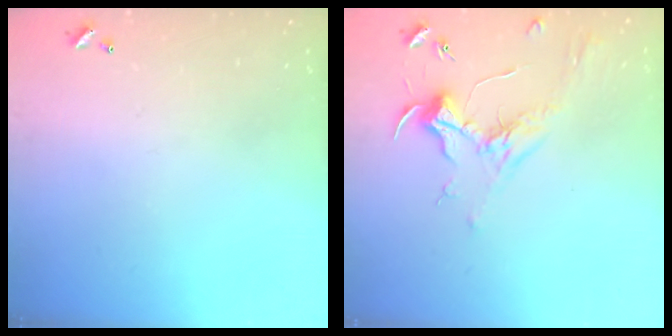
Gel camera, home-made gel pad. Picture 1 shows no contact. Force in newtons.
{"total": 1.8, "press": 1.7, "slide": 0.7}